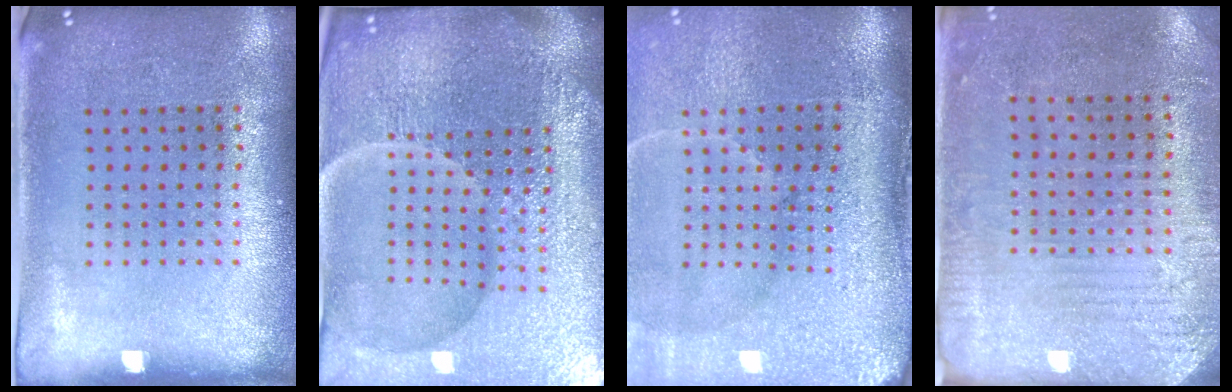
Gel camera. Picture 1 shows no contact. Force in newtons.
{"total": 7.3, "press": 6.4, "slide": 3.5}
{"total": 4.8, "press": 4.0, "slide": 2.7}
{"total": 2.8, "press": 2.6, "slide": 1.2}